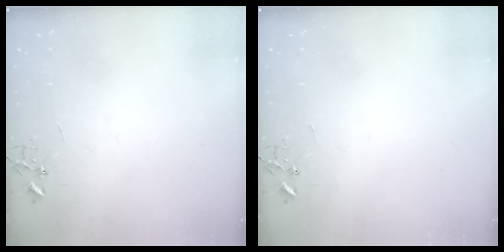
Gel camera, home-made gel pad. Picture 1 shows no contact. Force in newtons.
{"total": 0.0}